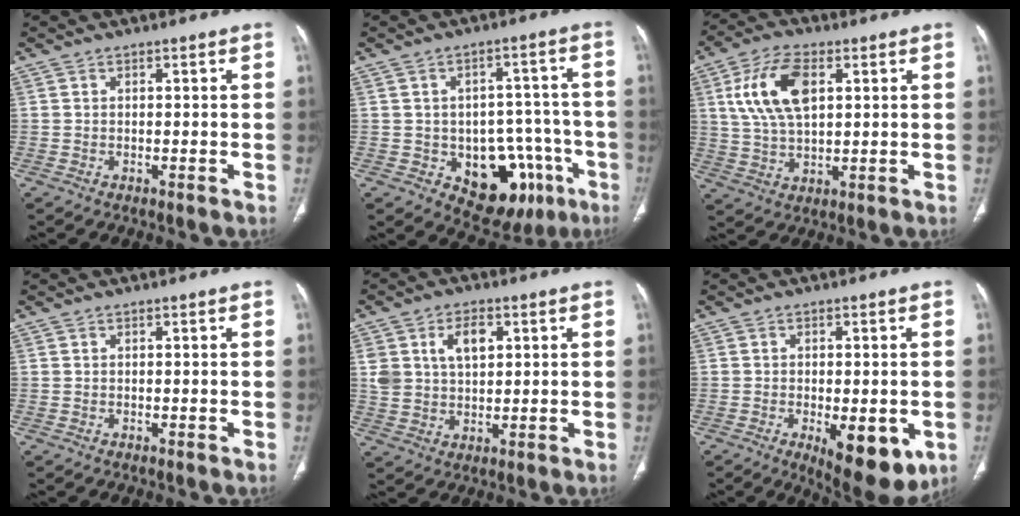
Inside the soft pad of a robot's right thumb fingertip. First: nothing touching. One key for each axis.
{"total": 15.5, "fx": -6.1, "fy": 9.8, "fz": 10.3, "tx": -0.083, "ty": 0.040, "tz": -0.068}
{"total": 12.3, "fx": 3.8, "fy": 6.4, "fz": 9.9, "tx": -0.190, "ty": -0.001, "tz": 0.073}
{"total": 0.0}
{"total": 7.9, "fx": 2.8, "fy": 5.0, "fz": 5.5, "tx": -0.081, "ty": -0.005, "tz": 0.057}
{"total": 11.5, "fx": -3.7, "fy": 4.7, "fz": 9.8, "tx": -0.119, "ty": -0.012, "tz": -0.039}